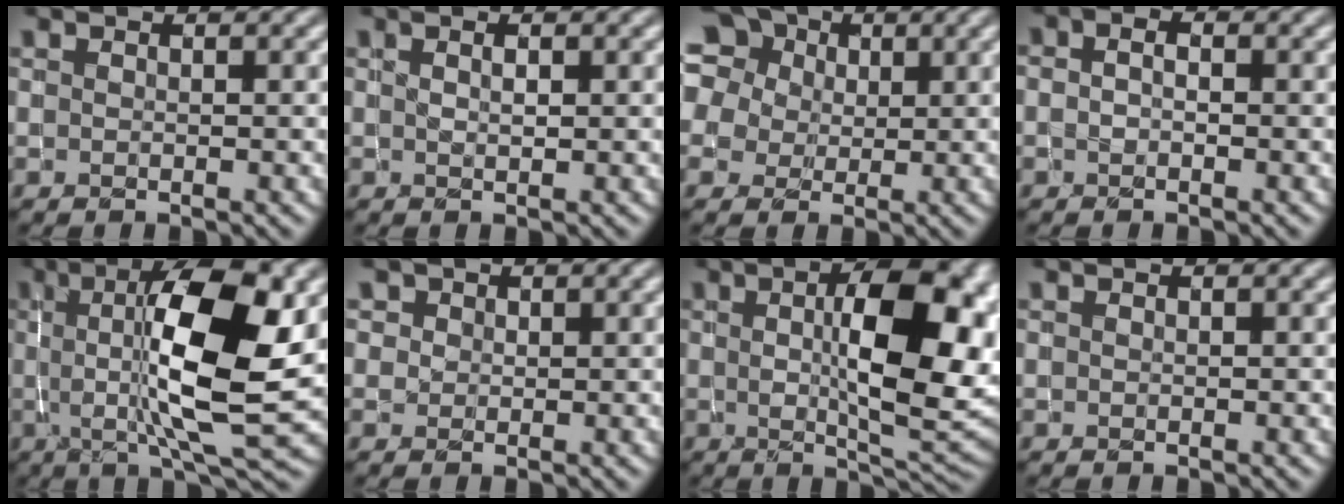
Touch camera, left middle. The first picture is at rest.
{"total": 0.7, "force": [0.3, 0.3, 0.6], "torque": [-0.010, -0.002, 0.009]}
{"total": 14.0, "force": [6.7, 10.3, 6.6], "torque": [-0.155, 0.048, 0.095]}
{"total": 2.1, "force": [-0.2, 1.6, 1.3], "torque": [-0.006, 0.004, -0.024]}
{"total": 11.2, "force": [1.1, 2.7, 10.8], "torque": [-0.161, -0.003, 0.024]}
{"total": 0.8, "force": [0.2, 0.8, -0.1], "torque": [0.006, -0.001, 0.004]}
{"total": 11.6, "force": [1.6, 4.2, 10.8], "torque": [-0.146, 0.004, 0.030]}
{"total": 0.0}